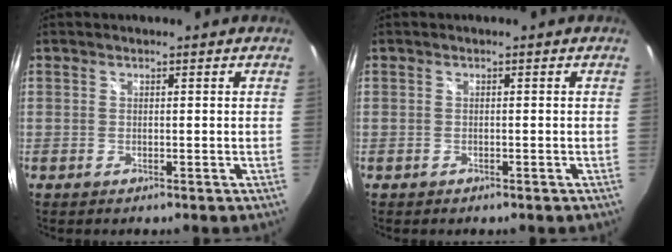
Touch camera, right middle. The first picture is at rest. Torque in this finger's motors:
{"motor_torque": [-0.13, 0.04, 0.00, -0.01]}